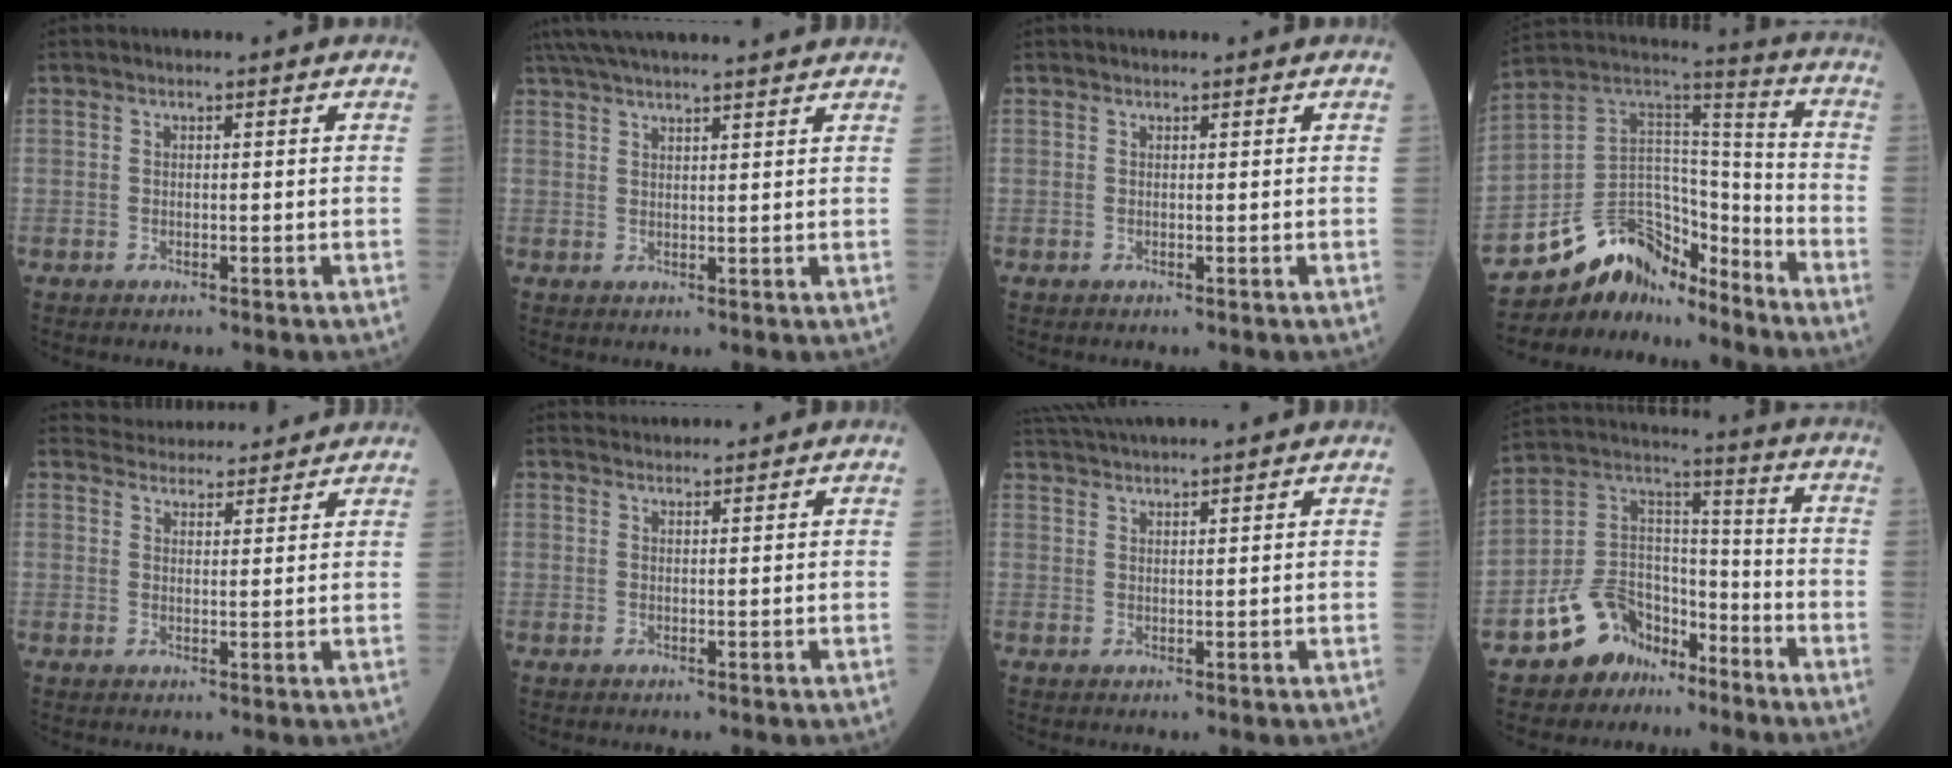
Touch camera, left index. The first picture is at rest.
{"total": 15.7, "force": [14.0, 0.8, 7.0], "torque": [-0.124, 0.046, 0.206]}
{"total": 1.1, "force": [1.0, 0.1, 0.3], "torque": [-0.009, 0.019, 0.015]}
{"total": 13.3, "force": [-11.6, 5.8, 2.9], "torque": [-0.048, 0.072, -0.212]}
{"total": 9.3, "force": [9.0, 1.8, 1.3], "torque": [-0.015, 0.022, 0.120]}
{"total": 2.8, "force": [2.8, 0.0, -0.1], "torque": [-0.005, 0.024, 0.053]}
{"total": 12.1, "force": [11.2, 0.4, 4.6], "torque": [-0.091, 0.035, 0.170]}
{"total": 10.9, "force": [-7.7, 7.0, 3.3], "torque": [-0.071, 0.042, -0.145]}